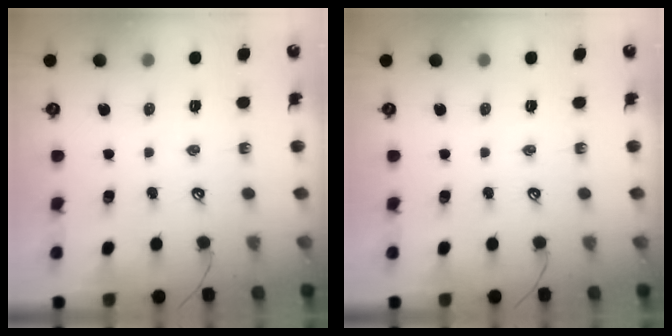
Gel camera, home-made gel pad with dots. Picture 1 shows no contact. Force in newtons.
{"total": 0.0}